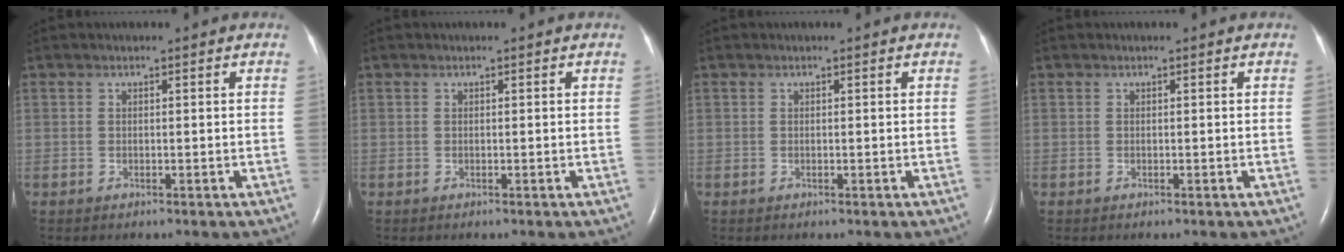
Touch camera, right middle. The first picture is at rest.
{"total": 0.0}
{"total": 0.0}
{"total": 0.0}